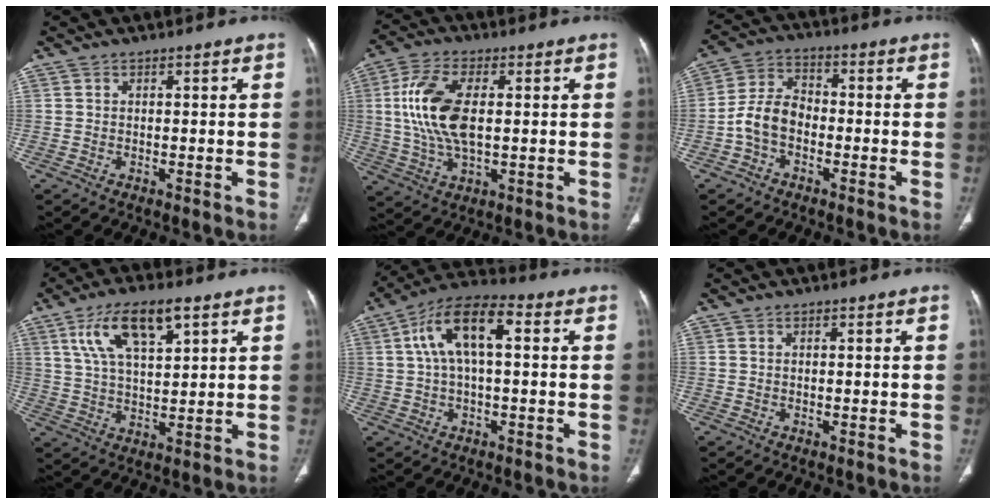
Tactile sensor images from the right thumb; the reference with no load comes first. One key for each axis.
{"total": 13.1, "fx": 1.5, "fy": 6.6, "fz": 11.2, "tx": -0.237, "ty": 0.004, "tz": 0.030}
{"total": 7.6, "fx": -2.4, "fy": 5.2, "fz": 5.0, "tx": -0.088, "ty": 0.032, "tz": -0.056}
{"total": 12.1, "fx": 5.8, "fy": 4.7, "fz": 9.5, "tx": -0.168, "ty": -0.008, "tz": 0.109}
{"total": 12.1, "fx": 2.5, "fy": 5.3, "fz": 10.6, "tx": -0.197, "ty": 0.034, "tz": 0.034}
{"total": 0.0}